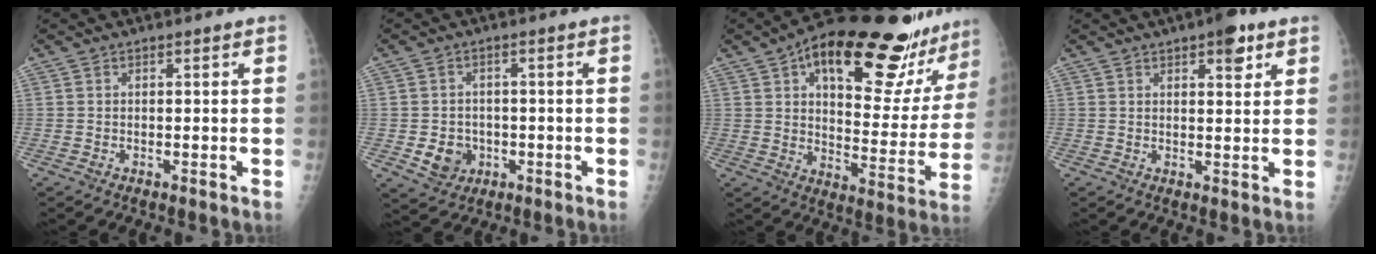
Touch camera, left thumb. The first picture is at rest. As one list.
[{"total": 5.7, "force": [-1.4, 4.9, 2.4], "torque": [-0.019, 0.005, -0.014]}, {"total": 28.4, "force": [18.8, 9.4, 19.2], "torque": [-0.233, -0.059, 0.266]}, {"total": 5.5, "force": [3.2, 2.2, 4.0], "torque": [-0.037, -0.012, 0.038]}]